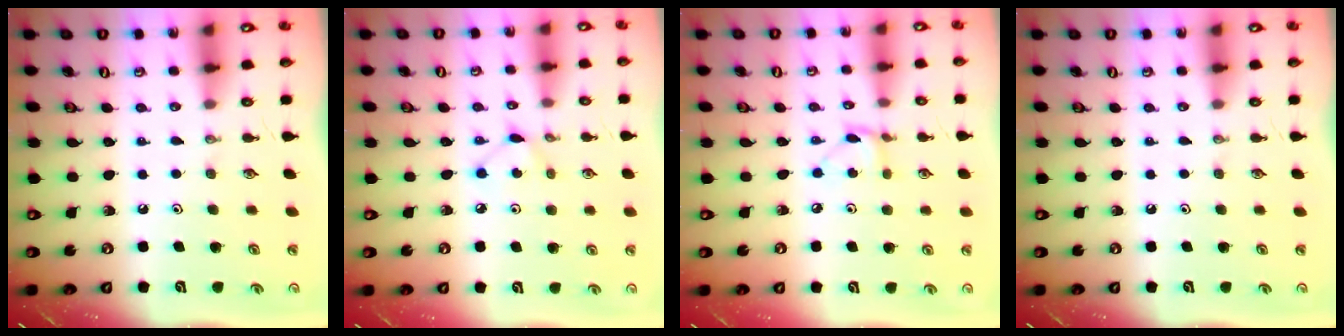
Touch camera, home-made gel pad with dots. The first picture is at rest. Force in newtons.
{"total": 4.6, "press": 4.6, "slide": 0.4}
{"total": 4.1, "press": 4.1, "slide": 0.1}
{"total": 0.0}